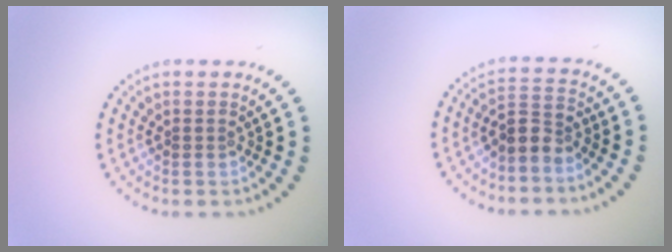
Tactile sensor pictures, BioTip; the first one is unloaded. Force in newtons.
{"total": 2.5, "press": 2.1, "slide": 1.3}